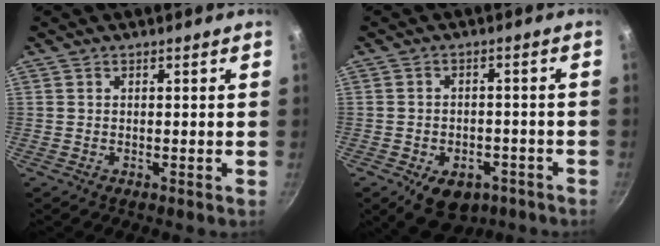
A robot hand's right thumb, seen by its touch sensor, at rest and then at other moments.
{"total": 9.0, "force": [-5.0, 5.8, 4.8], "torque": [-0.052, 0.022, -0.066]}